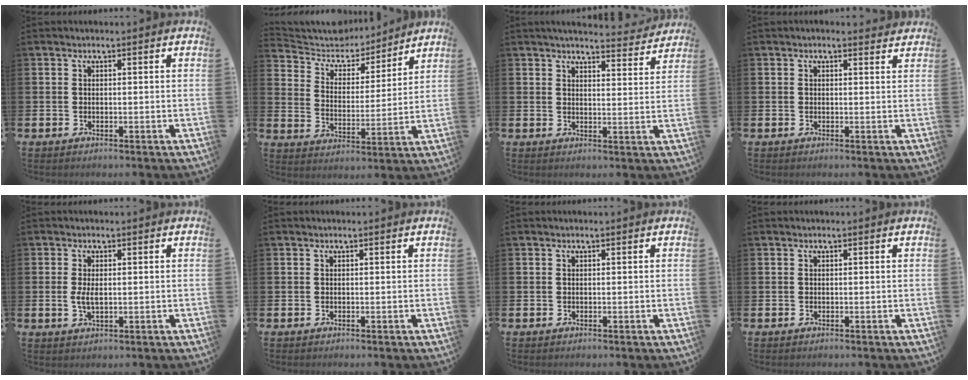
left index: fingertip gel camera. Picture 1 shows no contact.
{"total": 5.6, "force": [5.2, 2.1, 0.5], "torque": [-0.047, -0.043, 0.087]}
{"total": 4.5, "force": [4.5, 0.4, 0.6], "torque": [-0.013, -0.032, 0.077]}
{"total": 0.8, "force": [0.7, 0.2, 0.2], "torque": [-0.002, 0.001, 0.012]}
{"total": 2.4, "force": [-0.5, 1.0, 2.1], "torque": [-0.027, 0.001, -0.014]}
{"total": 0.0}
{"total": 0.0}
{"total": 0.0}